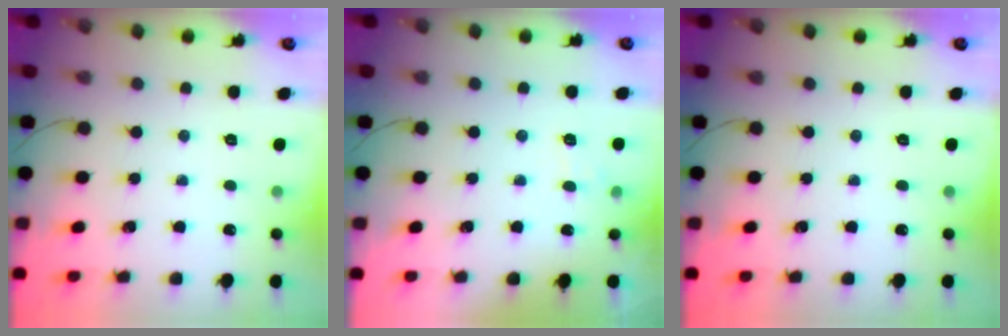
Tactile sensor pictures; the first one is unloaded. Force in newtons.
{"total": 3.8, "press": 3.4, "slide": 1.7}
{"total": 0.0}